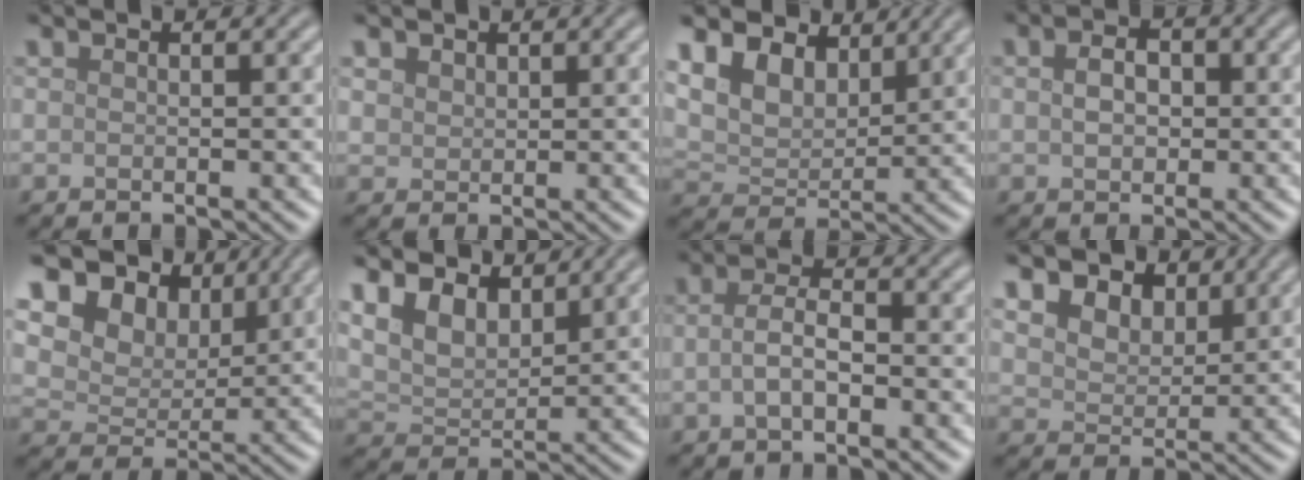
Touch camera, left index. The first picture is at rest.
{"total": 1.5, "force": [1.0, 1.1, 0.3], "torque": [-0.011, -0.004, 0.023]}
{"total": 9.3, "force": [6.0, 5.5, 4.4], "torque": [-0.123, 0.005, 0.105]}
{"total": 3.5, "force": [0.7, 2.5, 2.3], "torque": [-0.032, 0.016, -0.006]}
{"total": 11.4, "force": [6.6, 7.4, 5.6], "torque": [-0.115, 0.010, 0.121]}
{"total": 6.6, "force": [4.6, 3.4, 3.3], "torque": [-0.087, -0.002, 0.078]}
{"total": 2.9, "force": [-0.7, 1.3, 2.5], "torque": [-0.052, 0.003, -0.020]}
{"total": 8.5, "force": [5.1, 5.5, 4.0], "torque": [-0.089, 0.018, 0.078]}